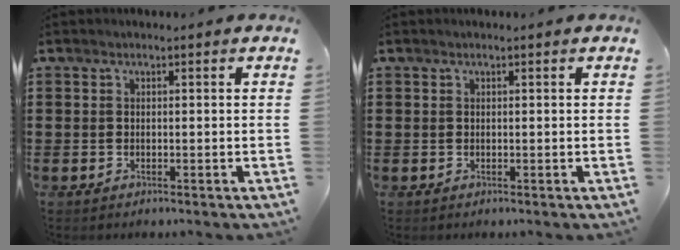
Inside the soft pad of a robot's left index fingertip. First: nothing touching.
{"total": 0.0}